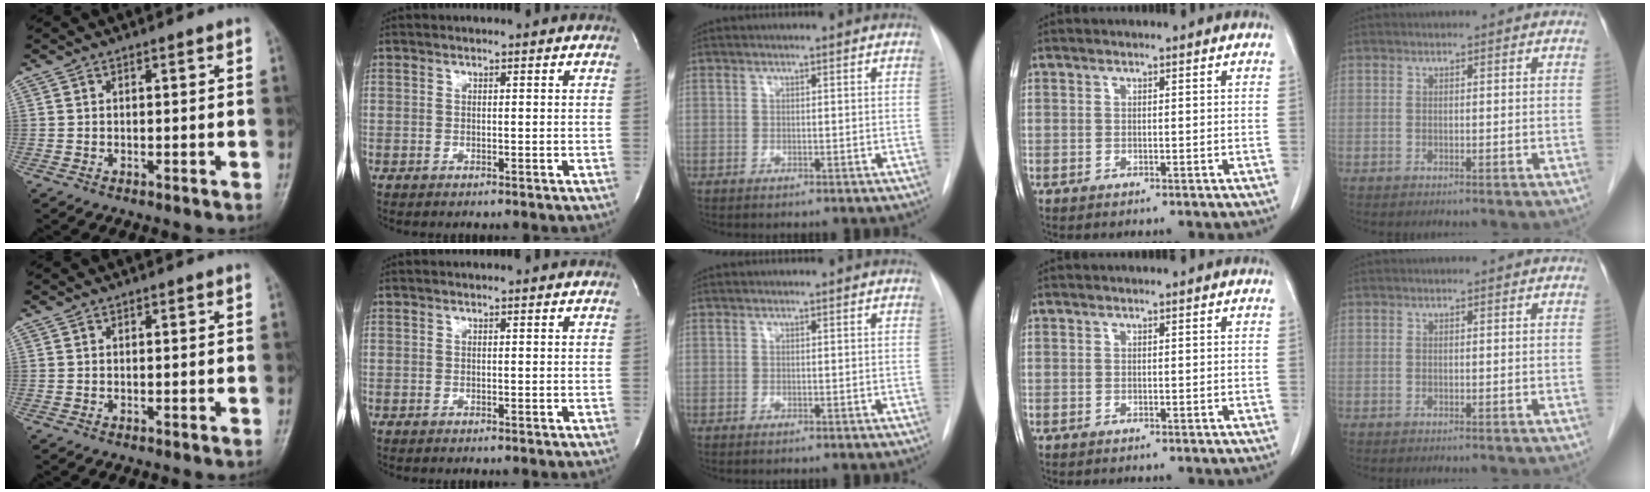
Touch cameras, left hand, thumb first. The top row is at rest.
{}